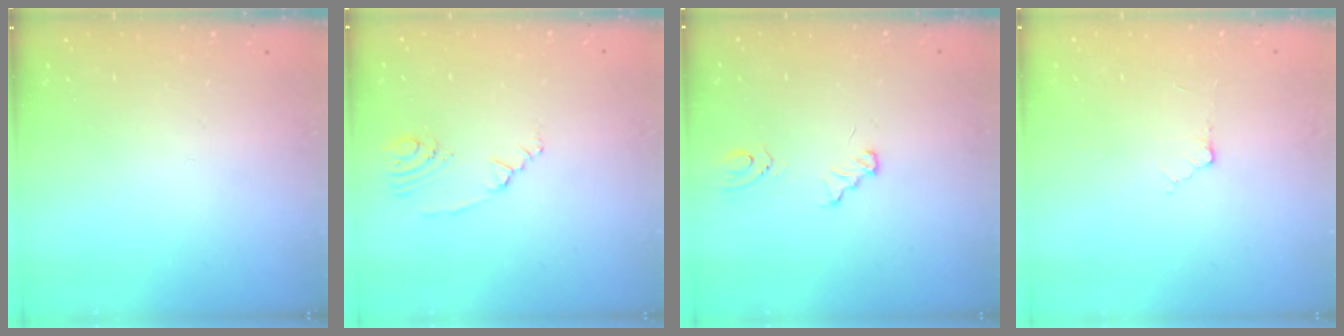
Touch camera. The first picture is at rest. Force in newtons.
{"total": 2.5, "press": 2.1, "slide": 1.3}
{"total": 3.3, "press": 3.3, "slide": 0.2}
{"total": 3.0, "press": 3.0, "slide": 0.4}